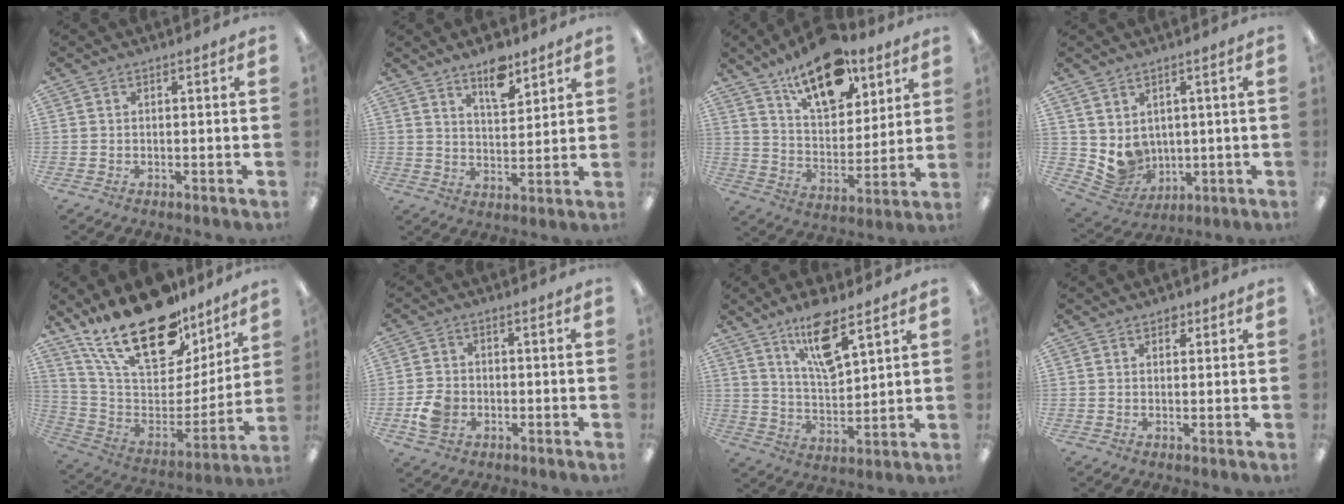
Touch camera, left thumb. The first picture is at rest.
{"total": 8.8, "force": [6.6, 3.7, 4.6], "torque": [-0.058, -0.039, 0.111]}
{"total": 18.1, "force": [12.4, 8.7, 10.0], "torque": [-0.151, -0.066, 0.214]}
{"total": 6.9, "force": [3.6, 5.8, 1.1], "torque": [-0.039, -0.037, 0.078]}
{"total": 26.8, "force": [19.2, 11.4, 14.8], "torque": [-0.255, -0.128, 0.336]}
{"total": 6.1, "force": [-1.9, 4.8, 3.3], "torque": [-0.064, 0.005, -0.035]}
{"total": 13.2, "force": [9.0, 4.3, 8.6], "torque": [-0.145, -0.041, 0.153]}
{"total": 2.3, "force": [1.5, 1.4, 1.1], "torque": [-0.006, -0.003, 0.023]}